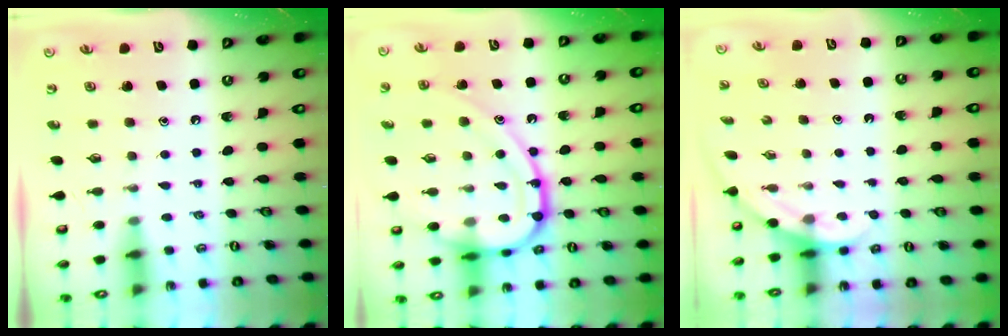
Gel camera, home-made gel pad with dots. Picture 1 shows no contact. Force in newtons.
{"total": 19.8, "press": 19.7, "slide": 2.0}
{"total": 3.4, "press": 3.4, "slide": 0.1}